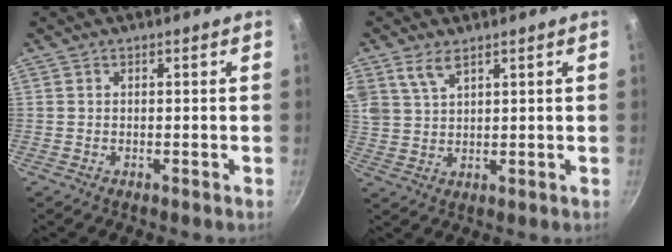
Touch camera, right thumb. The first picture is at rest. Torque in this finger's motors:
{"motor_torque": [-0.36, 2.18, 0.91, 0.37, 0.12]}